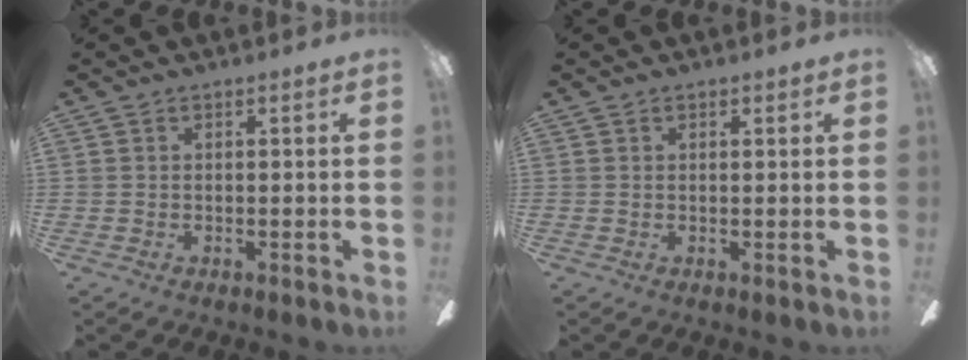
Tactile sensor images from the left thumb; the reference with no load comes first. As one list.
[{"total": 0.8, "force": [0.5, 0.5, 0.4], "torque": [-0.001, -0.001, 0.007]}]